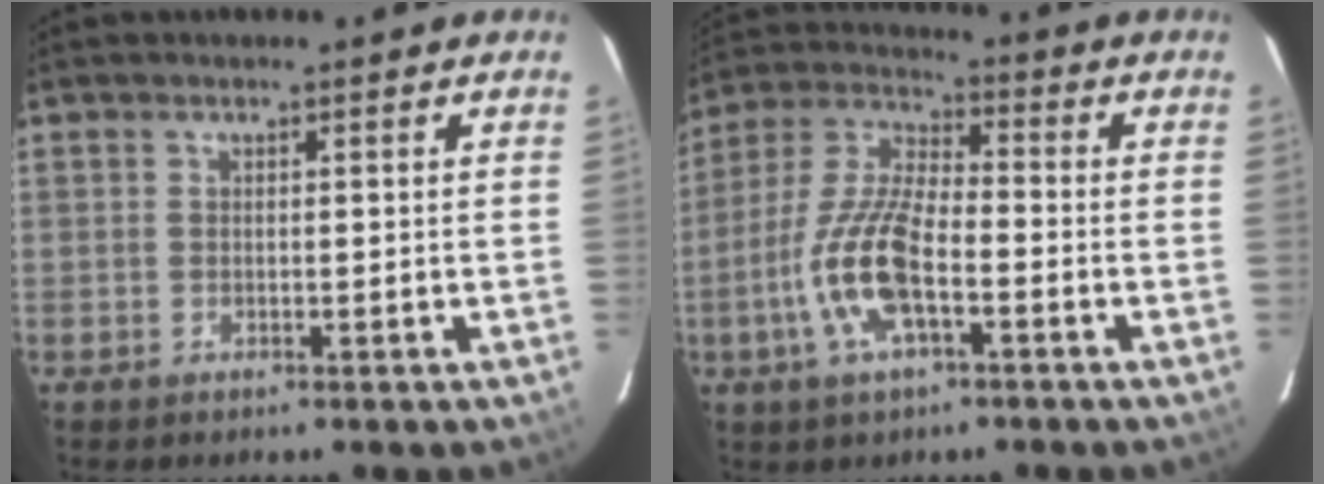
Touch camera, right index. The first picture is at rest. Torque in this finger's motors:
{"motor_torque": [1.91, -0.23, 1.06, 0.12]}